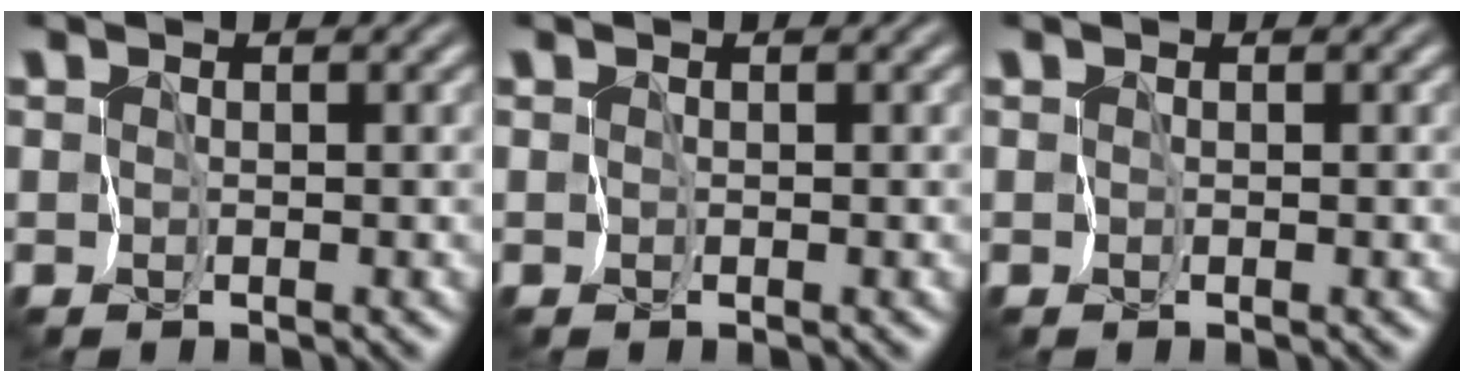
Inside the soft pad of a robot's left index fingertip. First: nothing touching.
{"total": 0.0}
{"total": 0.0}